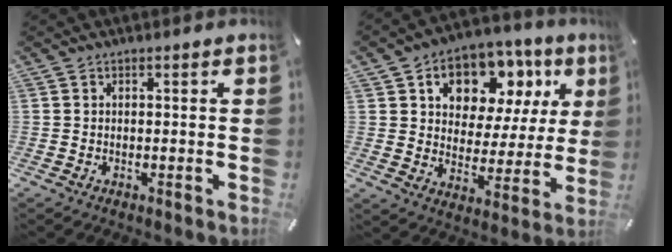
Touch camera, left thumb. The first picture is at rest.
{"total": 12.9, "force": [6.2, 9.4, 6.2], "torque": [-0.098, -0.032, 0.111]}